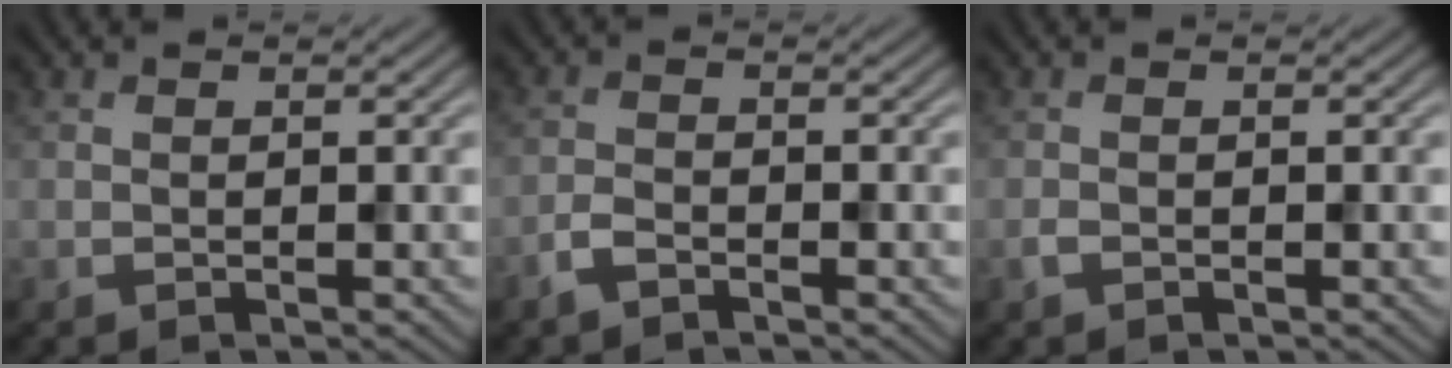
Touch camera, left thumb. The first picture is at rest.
{"total": 2.0, "force": [-1.6, 0.6, 1.1], "torque": [-0.027, 0.001, -0.039]}
{"total": 0.7, "force": [-0.5, 0.3, 0.4], "torque": [-0.009, 0.001, -0.010]}